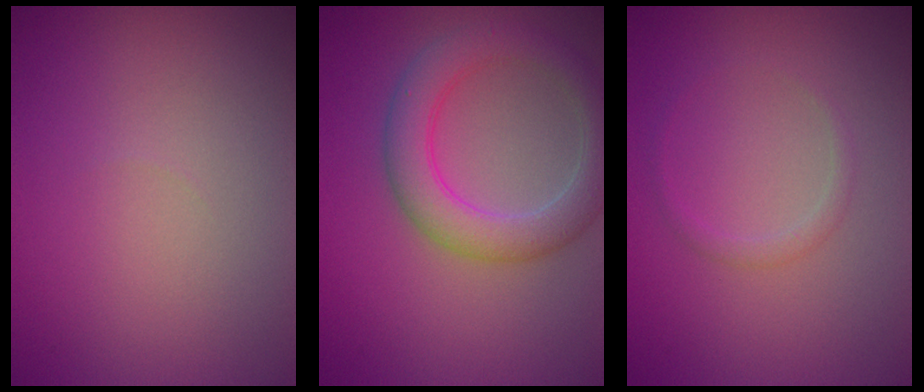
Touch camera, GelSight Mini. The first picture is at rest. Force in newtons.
{"total": 4.7, "press": 4.7, "slide": 0.3}
{"total": 0.9, "press": 0.9, "slide": 0.0}